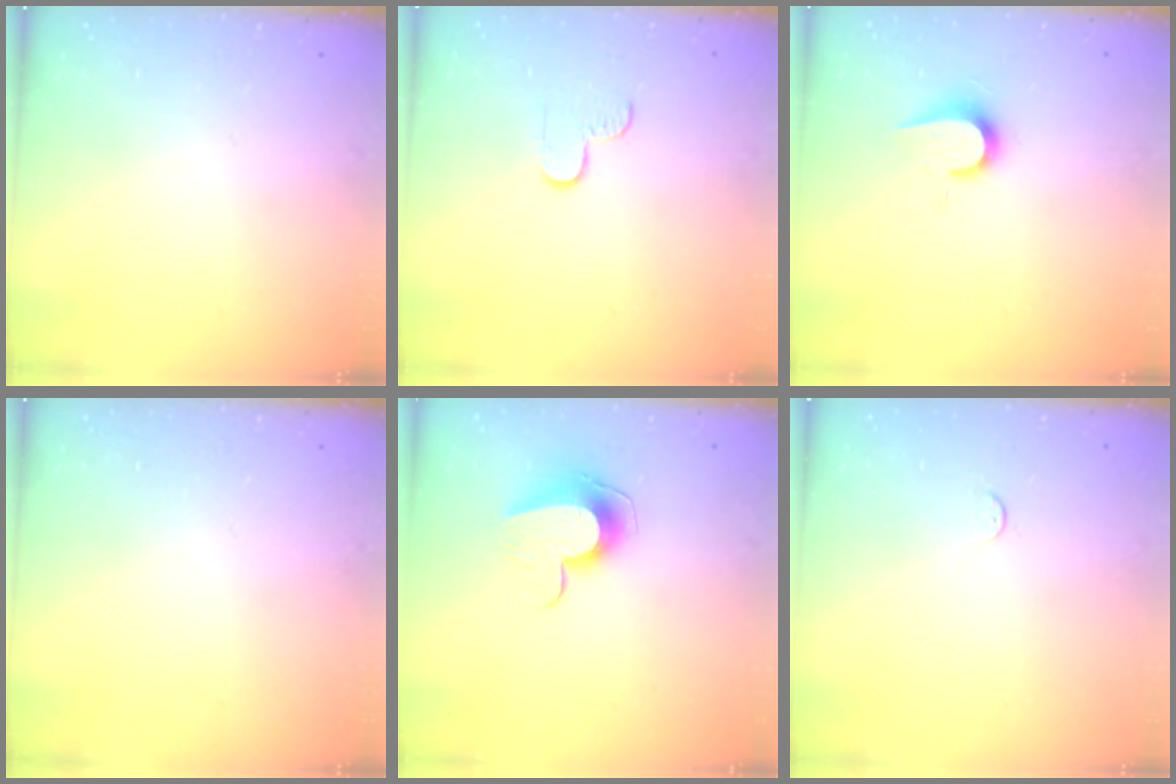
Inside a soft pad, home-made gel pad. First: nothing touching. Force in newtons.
{"total": 3.5, "press": 3.4, "slide": 0.4}
{"total": 7.4, "press": 7.4, "slide": 0.6}
{"total": 0.0}
{"total": 9.8, "press": 9.8, "slide": 0.5}
{"total": 2.9, "press": 2.9, "slide": 0.4}